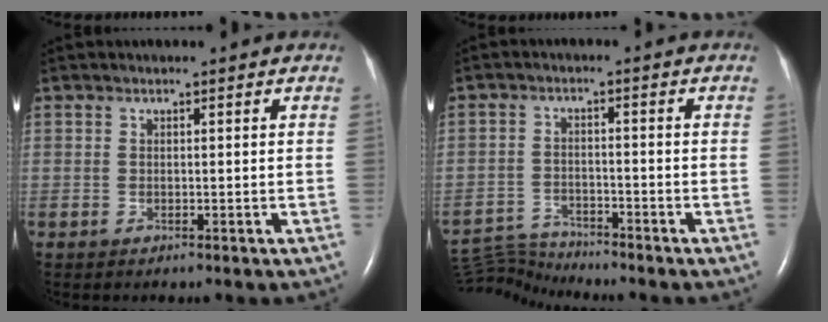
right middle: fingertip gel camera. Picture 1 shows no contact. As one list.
[{"total": 5.6, "force": [-5.4, -1.1, -1.1], "torque": [0.017, -0.011, -0.099]}]